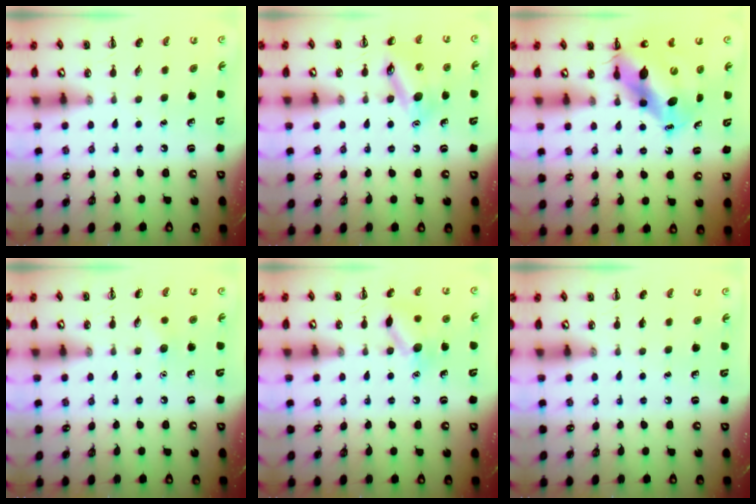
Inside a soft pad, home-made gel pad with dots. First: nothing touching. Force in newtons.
{"total": 13.2, "press": 13.1, "slide": 1.4}
{"total": 11.8, "press": 11.3, "slide": 3.2}
{"total": 4.9, "press": 4.7, "slide": 1.5}
{"total": 10.4, "press": 10.4, "slide": 0.5}
{"total": 0.0}